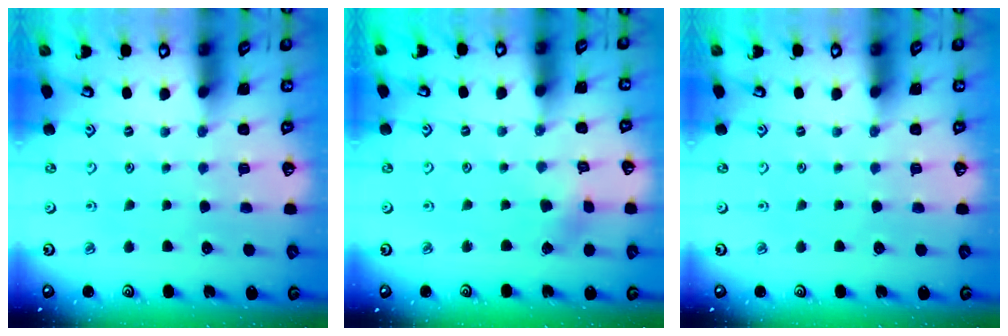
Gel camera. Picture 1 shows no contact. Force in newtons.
{"total": 2.8, "press": 2.8, "slide": 0.3}
{"total": 0.0}